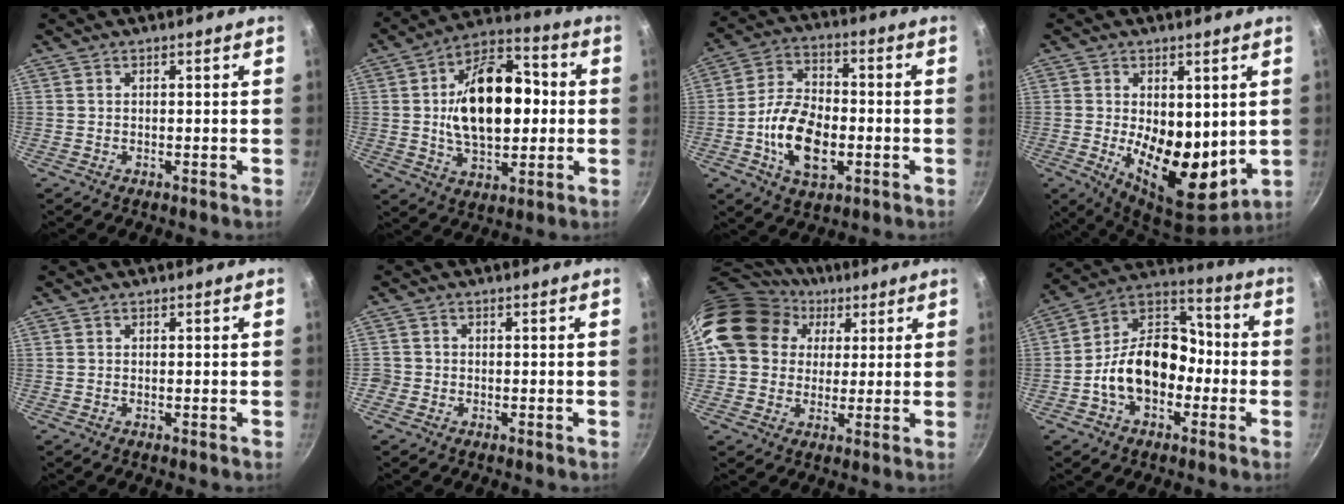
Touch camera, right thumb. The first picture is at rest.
{"total": 20.0, "force": [0.9, 11.8, 16.1], "torque": [-0.227, 0.023, 0.007]}
{"total": 13.9, "force": [-3.3, 8.3, 10.6], "torque": [-0.178, 0.026, -0.063]}
{"total": 15.0, "force": [0.3, 8.4, 12.4], "torque": [-0.165, -0.041, 0.016]}
{"total": 0.0}
{"total": 1.8, "force": [-0.7, 1.6, 0.3], "torque": [0.000, 0.007, -0.014]}
{"total": 17.8, "force": [4.9, 14.9, 8.4], "torque": [-0.129, 0.027, 0.079]}
{"total": 16.3, "force": [-4.0, 11.5, 10.8], "torque": [-0.131, 0.061, -0.085]}